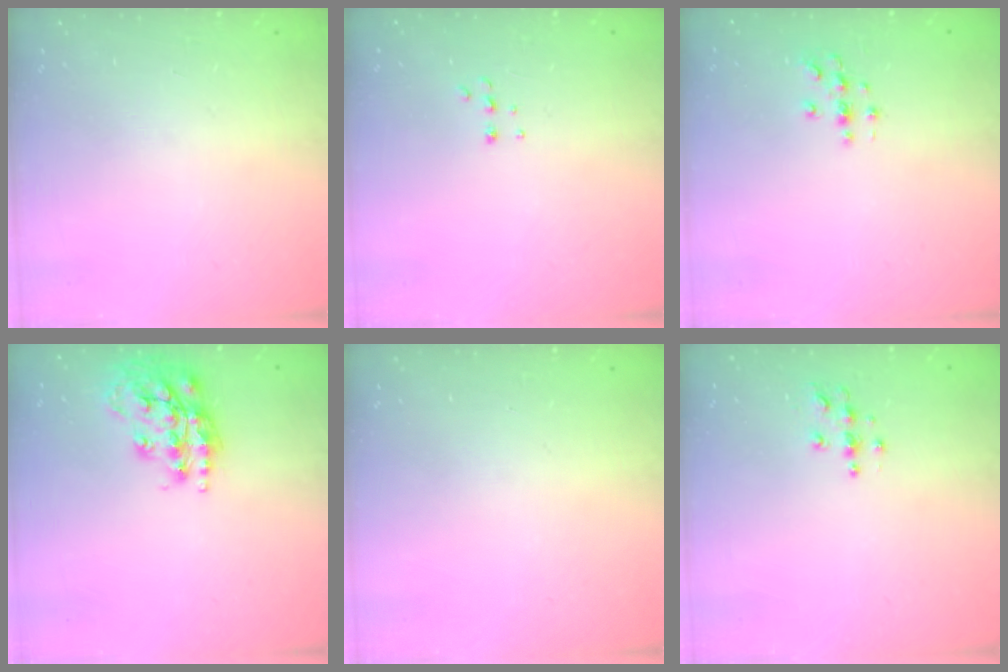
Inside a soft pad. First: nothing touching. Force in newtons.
{"total": 4.5, "press": 4.4, "slide": 0.8}
{"total": 3.0, "press": 3.0, "slide": 0.3}
{"total": 17.3, "press": 17.2, "slide": 1.7}
{"total": 0.0}
{"total": 3.8, "press": 3.8, "slide": 0.3}